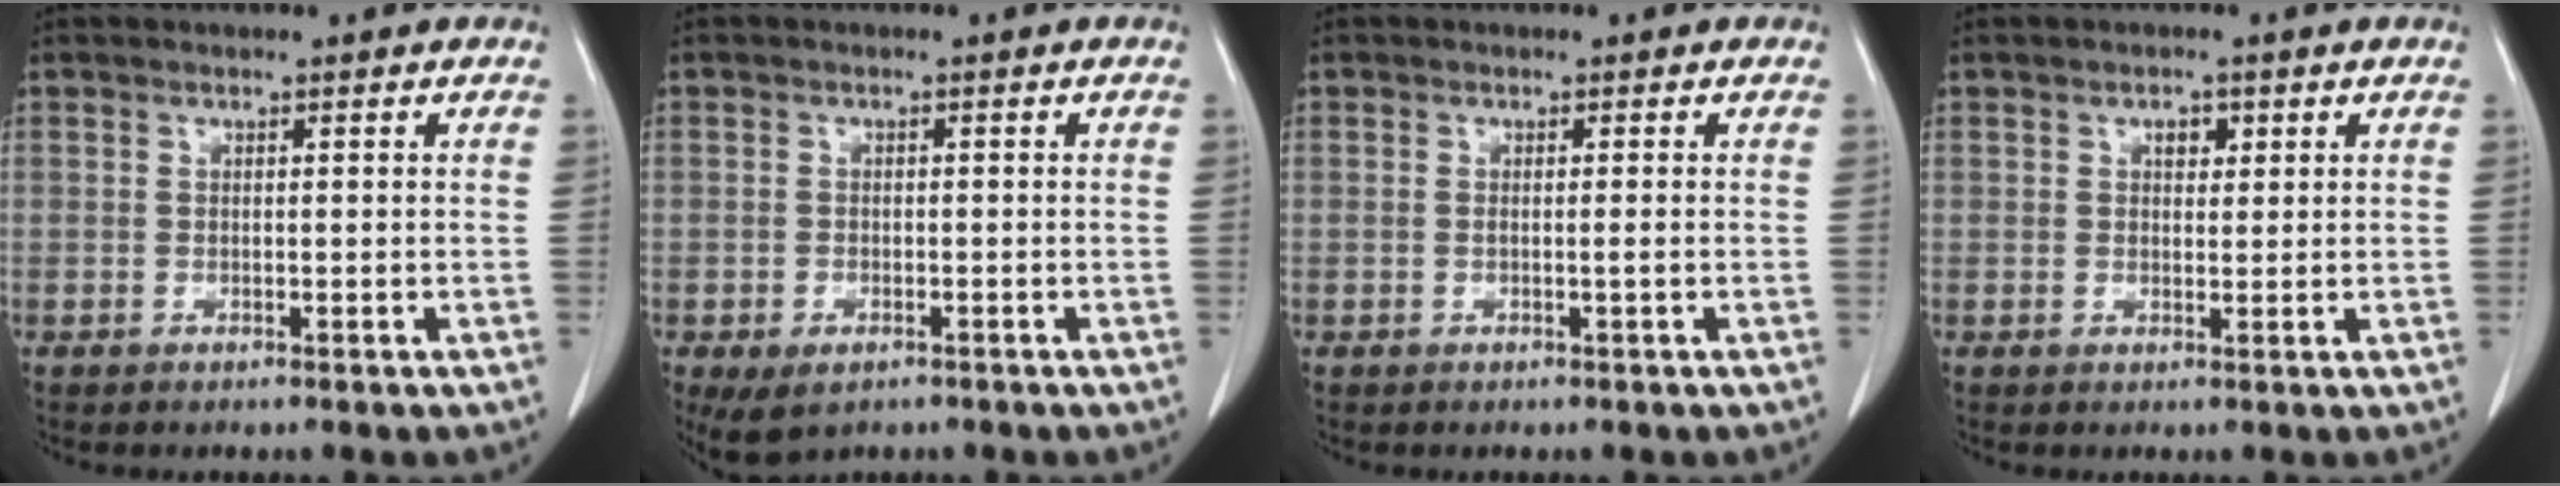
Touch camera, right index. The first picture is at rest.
{"total": 4.3, "force": [-2.5, 2.5, 2.4], "torque": [-0.047, -0.007, -0.031]}
{"total": 0.8, "force": [-0.2, -0.2, 0.7], "torque": [-0.013, 0.000, -0.003]}
{"total": 1.9, "force": [0.8, 1.2, 1.3], "torque": [-0.018, 0.001, 0.012]}